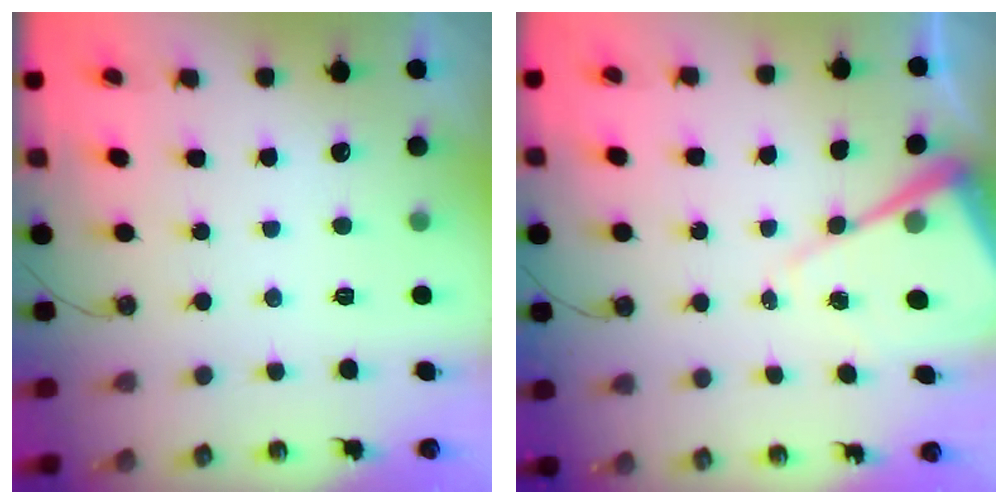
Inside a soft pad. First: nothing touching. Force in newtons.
{"total": 11.8, "press": 11.7, "slide": 1.2}